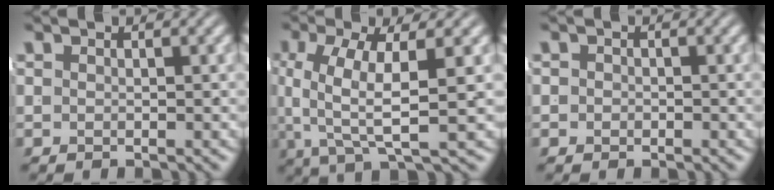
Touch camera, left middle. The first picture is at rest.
{"total": 6.2, "force": [0.3, 2.0, 5.9], "torque": [-0.106, -0.009, 0.012]}
{"total": 0.9, "force": [-0.5, 0.7, 0.1], "torque": [-0.004, -0.006, -0.007]}